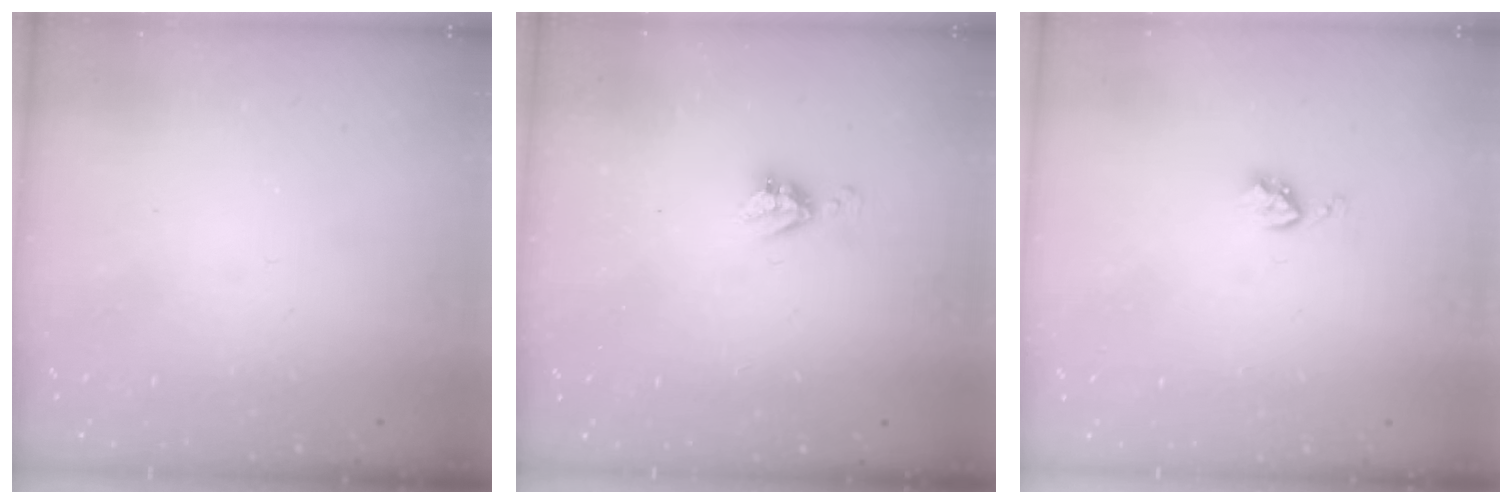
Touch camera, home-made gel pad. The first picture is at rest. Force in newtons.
{"total": 5.1, "press": 5.1, "slide": 0.2}
{"total": 3.9, "press": 3.9, "slide": 0.4}